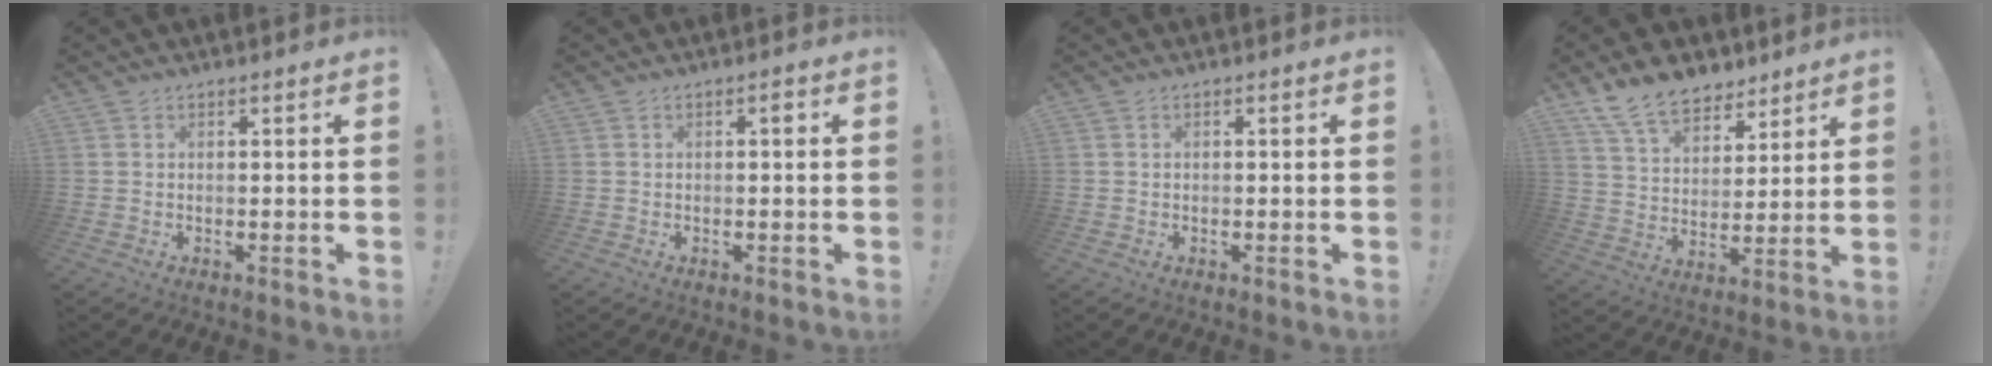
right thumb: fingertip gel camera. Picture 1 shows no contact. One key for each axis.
{"total": 1.3, "fx": -0.2, "fy": 0.4, "fz": 1.2, "tx": -0.013, "ty": 0.002, "tz": -0.008}
{"total": 0.5, "fx": -0.3, "fy": 0.2, "fz": 0.3, "tx": -0.011, "ty": 0.003, "tz": -0.005}
{"total": 13.4, "fx": 10.2, "fy": 7.3, "fz": 4.7, "tx": -0.091, "ty": -0.067, "tz": 0.195}